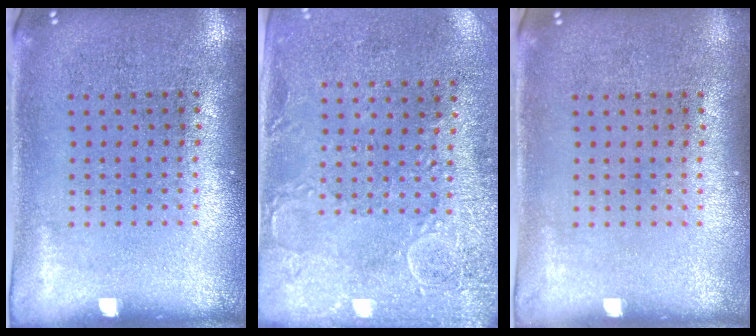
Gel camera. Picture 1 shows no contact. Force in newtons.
{"total": 2.9, "press": 2.3, "slide": 1.7}
{"total": 0.0}